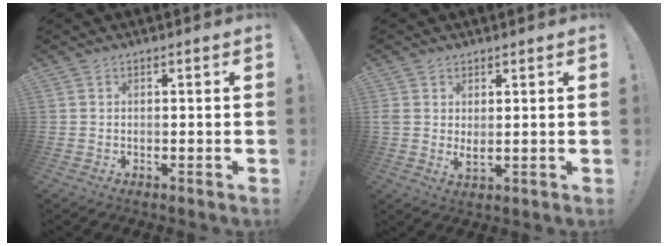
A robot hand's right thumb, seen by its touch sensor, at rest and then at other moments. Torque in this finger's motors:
{"motor_torque": [-0.02, 0.09, 0.22, 0.17, 0.02]}